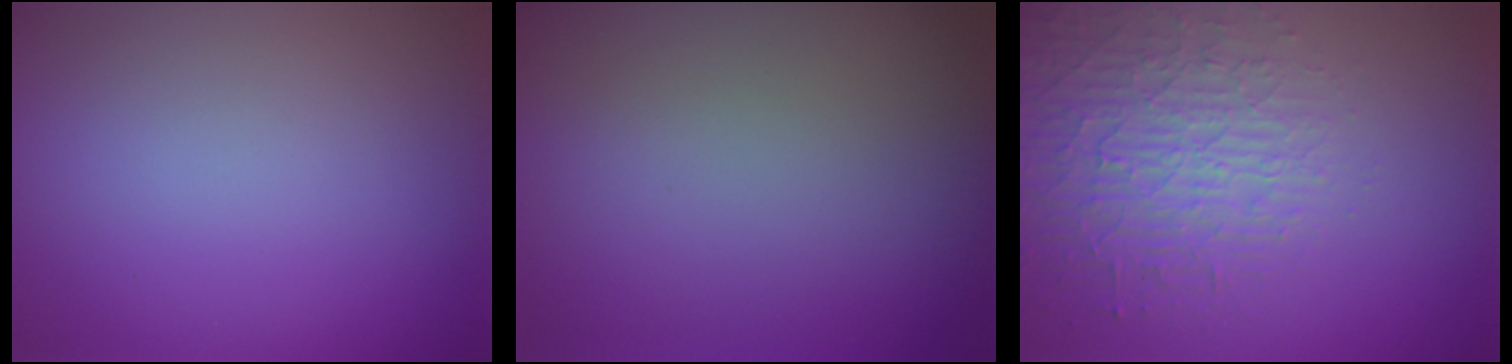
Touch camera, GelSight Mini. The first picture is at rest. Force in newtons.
{"total": 0.0}
{"total": 4.0, "press": 3.9, "slide": 0.7}